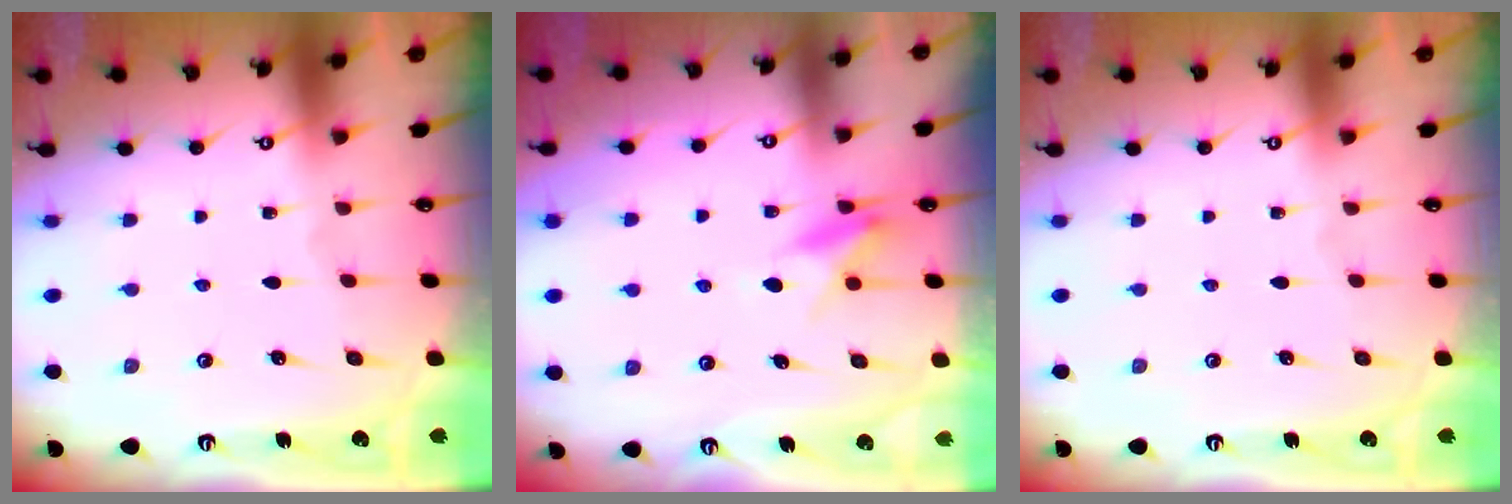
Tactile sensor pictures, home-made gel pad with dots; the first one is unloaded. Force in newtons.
{"total": 7.3, "press": 7.3, "slide": 0.9}
{"total": 0.0}